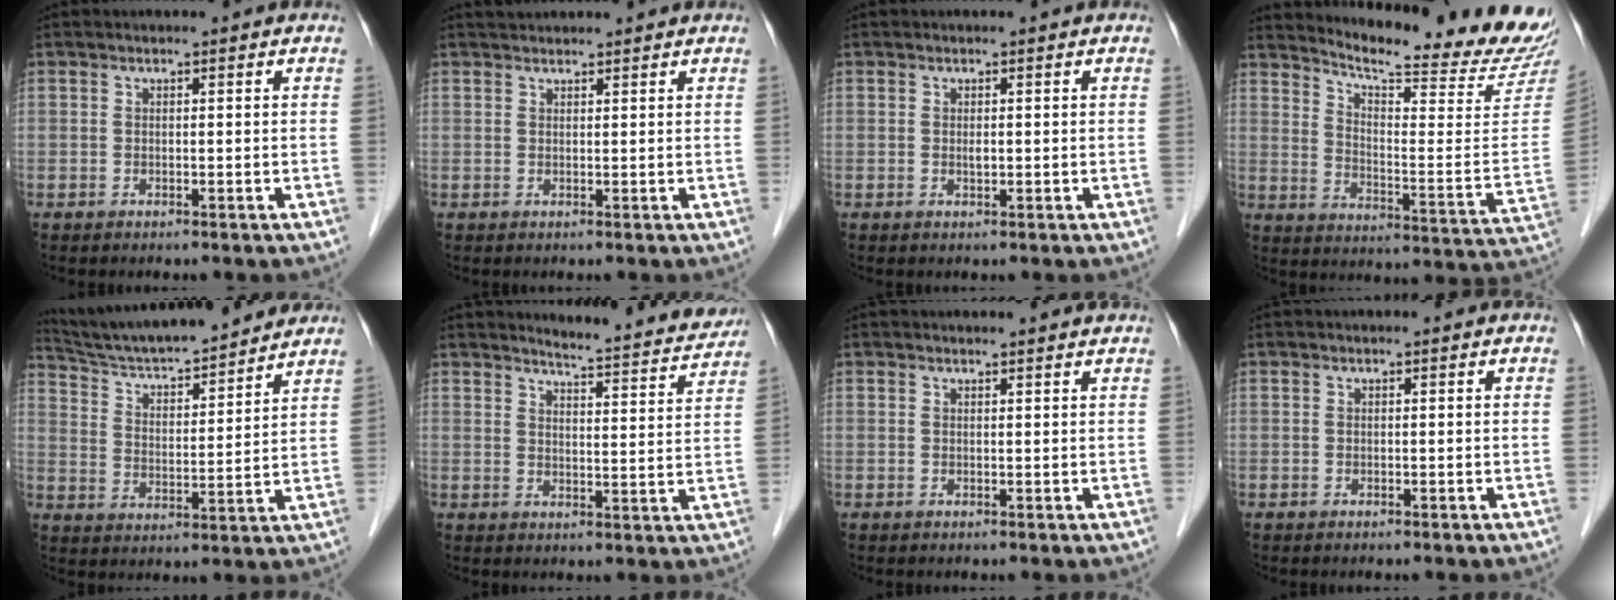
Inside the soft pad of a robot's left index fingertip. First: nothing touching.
{"total": 2.7, "force": [2.6, 0.4, 0.4], "torque": [-0.009, 0.029, 0.043]}
{"total": 0.6, "force": [0.1, 0.2, 0.5], "torque": [-0.011, -0.001, 0.002]}
{"total": 21.7, "force": [20.7, -0.2, 6.3], "torque": [-0.105, -0.126, 0.257]}
{"total": 17.4, "force": [16.0, 1.6, 6.6], "torque": [-0.114, 0.012, 0.256]}
{"total": 12.0, "force": [11.7, 0.4, 2.6], "torque": [-0.035, -0.034, 0.135]}
{"total": 3.4, "force": [3.3, 0.1, 0.7], "torque": [-0.013, 0.010, 0.034]}
{"total": 0.0}